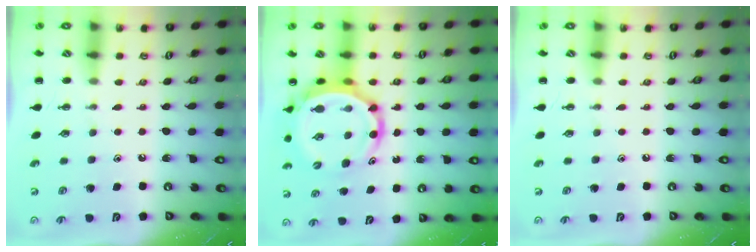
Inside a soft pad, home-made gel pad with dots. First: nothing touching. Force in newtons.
{"total": 10.0, "press": 9.6, "slide": 3.0}
{"total": 0.0}